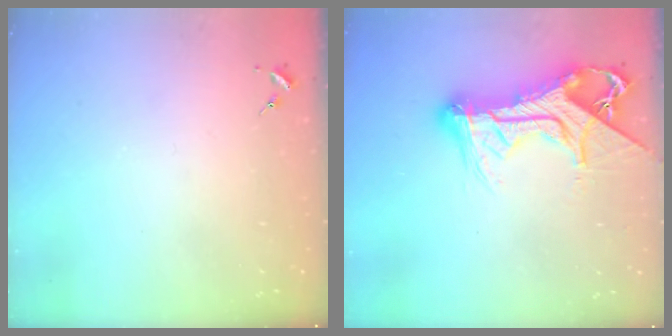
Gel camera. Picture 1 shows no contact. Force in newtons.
{"total": 20.6, "press": 20.5, "slide": 1.9}